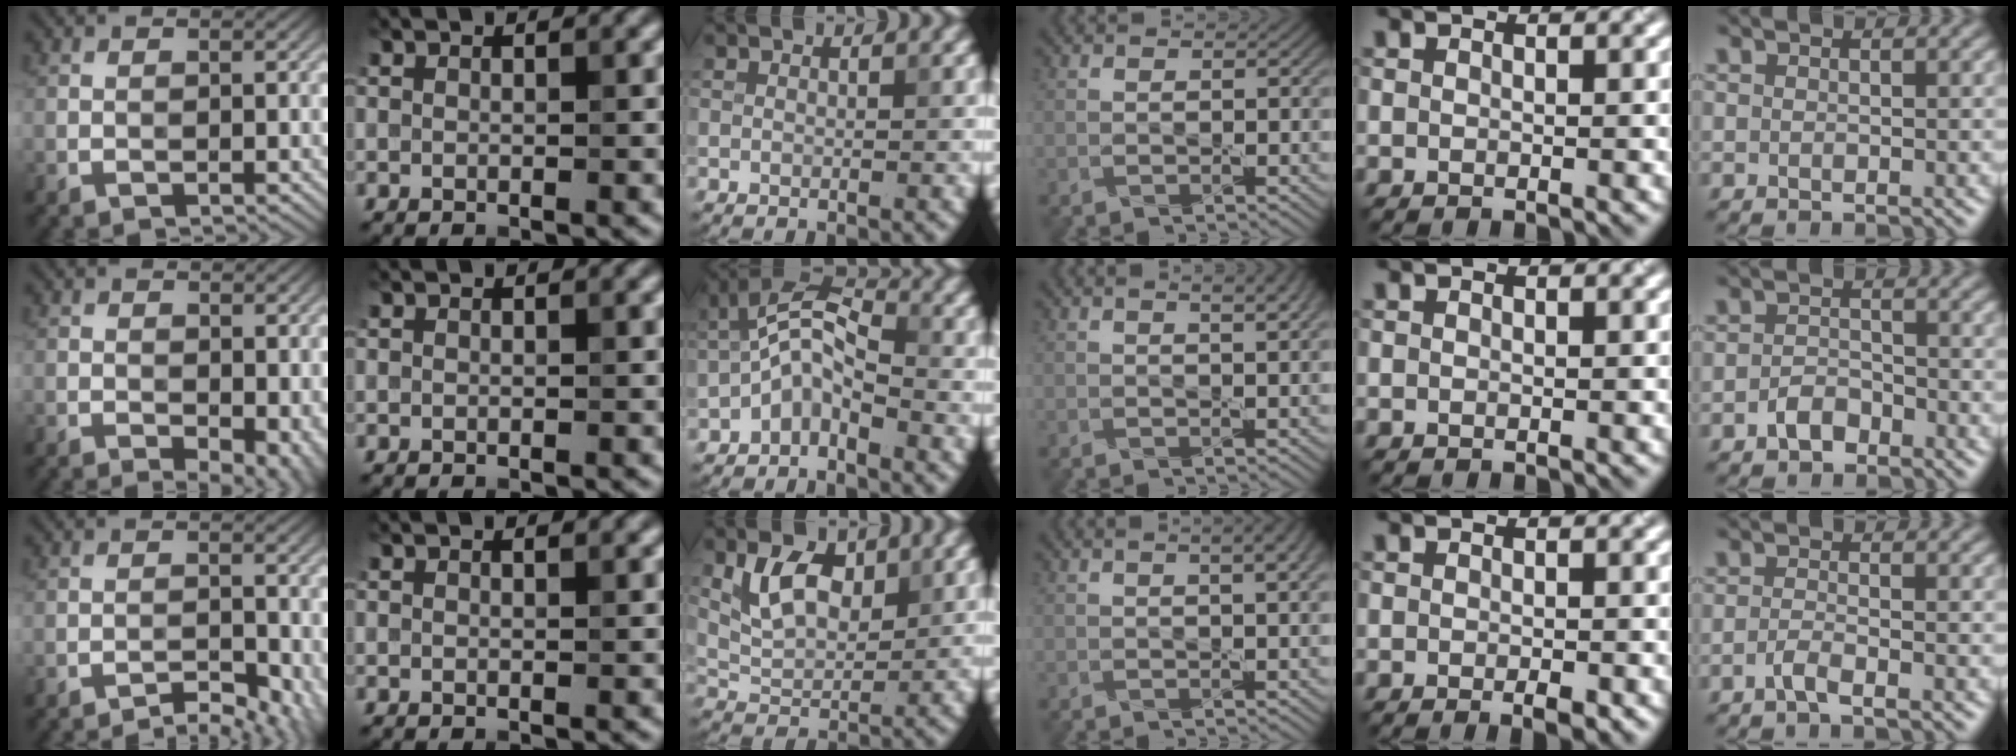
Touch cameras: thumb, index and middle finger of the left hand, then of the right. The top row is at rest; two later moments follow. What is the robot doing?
{"motion": "pour", "object": "sugar"}